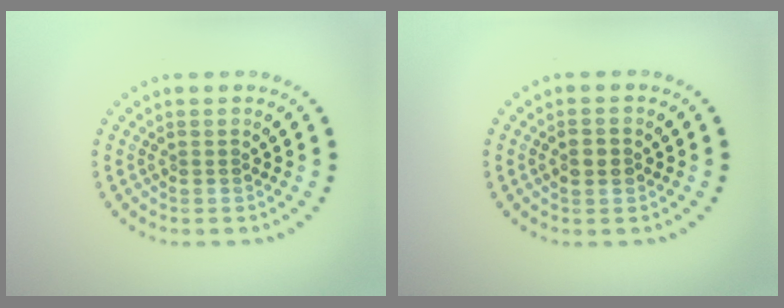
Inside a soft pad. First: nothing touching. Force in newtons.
{"total": 1.5, "press": 1.5, "slide": 0.0}